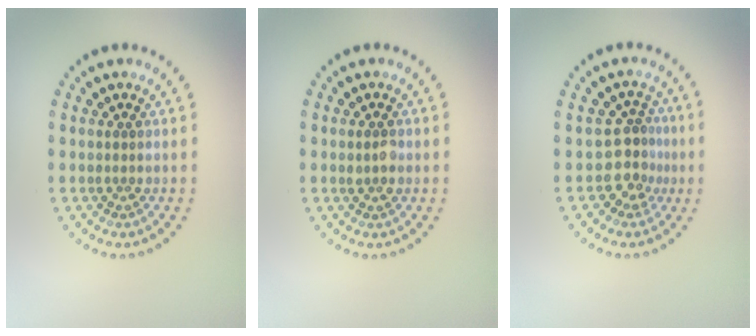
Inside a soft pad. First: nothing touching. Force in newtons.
{"total": 1.2, "press": 1.2, "slide": 0.2}
{"total": 2.8, "press": 2.0, "slide": 1.9}